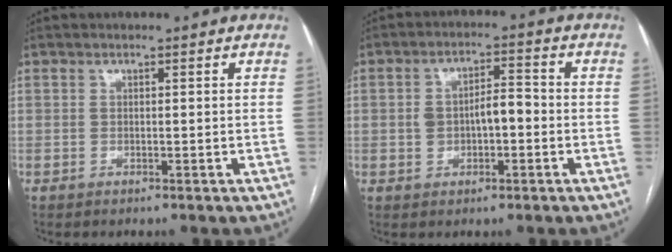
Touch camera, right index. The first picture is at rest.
{"total": 5.5, "force": [-0.6, 2.7, 4.8], "torque": [-0.090, 0.021, -0.007]}